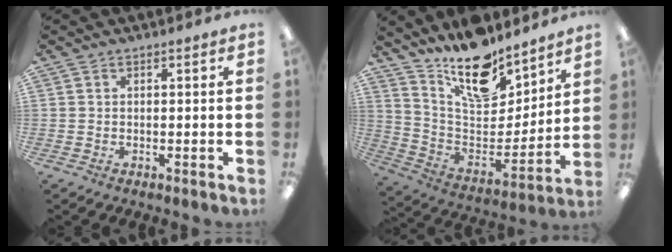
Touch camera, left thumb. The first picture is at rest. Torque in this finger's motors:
{"motor_torque": [0.46, 0.24, 1.05, -1.72, 0.11]}